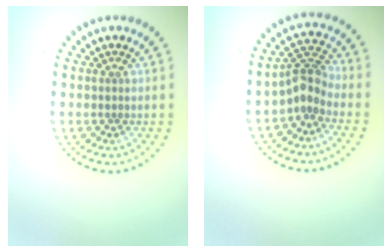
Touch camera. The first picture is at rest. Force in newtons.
{"total": 2.7, "press": 2.0, "slide": 1.8}